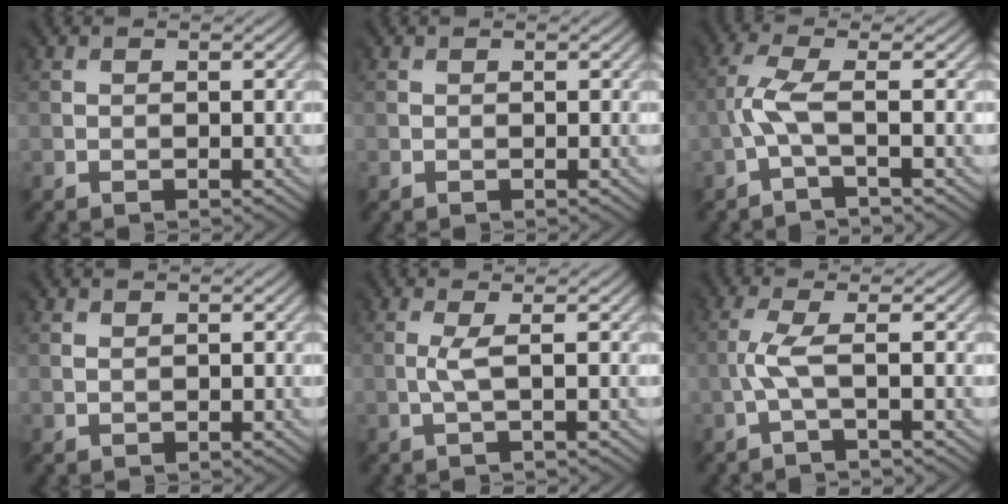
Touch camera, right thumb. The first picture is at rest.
{"total": 0.0}
{"total": 3.4, "force": [-1.0, 0.3, 3.3], "torque": [-0.075, 0.015, -0.031]}
{"total": 1.3, "force": [1.1, 0.6, -0.1], "torque": [0.004, 0.000, 0.024]}
{"total": 1.1, "force": [0.4, -0.3, 1.0], "torque": [-0.022, 0.007, 0.006]}
{"total": 2.2, "force": [-0.4, -0.1, 2.2], "torque": [-0.049, 0.011, -0.013]}